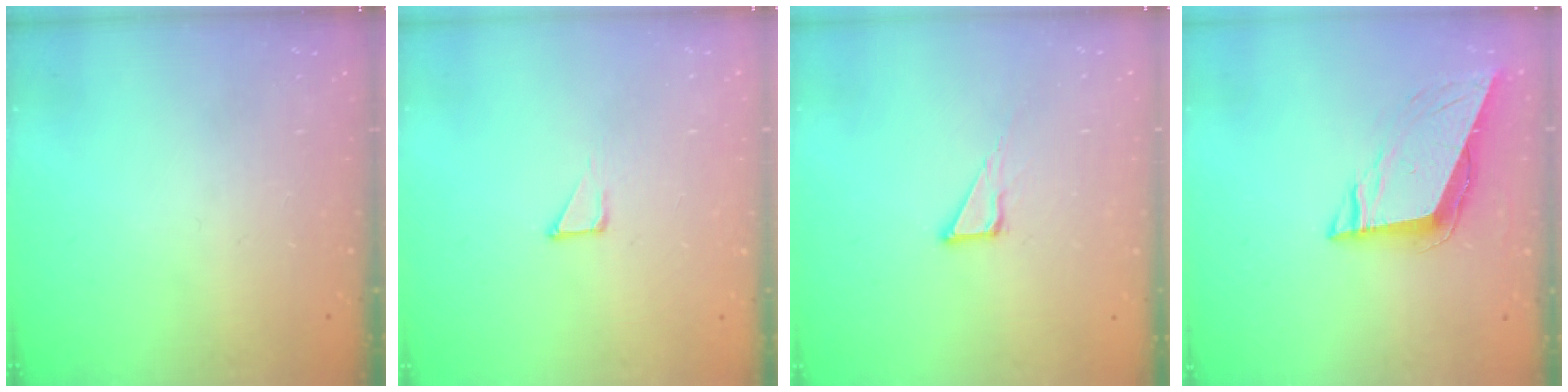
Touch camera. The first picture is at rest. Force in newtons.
{"total": 2.7, "press": 2.7, "slide": 0.3}
{"total": 3.3, "press": 3.3, "slide": 0.2}
{"total": 8.9, "press": 8.4, "slide": 2.7}